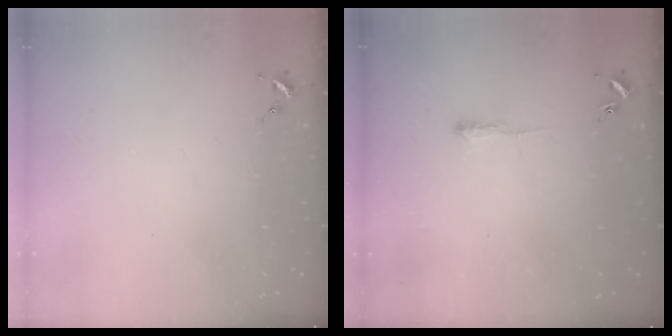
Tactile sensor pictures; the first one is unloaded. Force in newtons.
{"total": 2.7, "press": 2.6, "slide": 0.4}